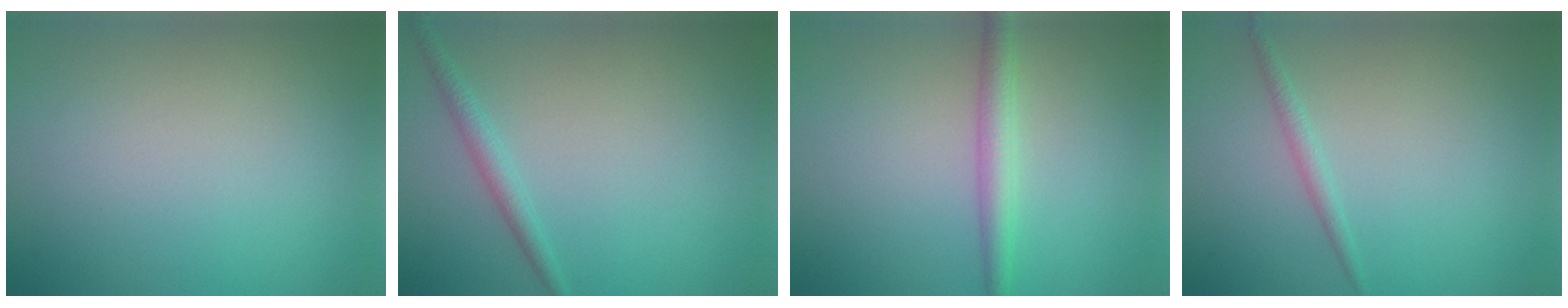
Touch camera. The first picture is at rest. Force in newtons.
{"total": 1.6, "press": 1.6, "slide": 0.1}
{"total": 2.6, "press": 2.6, "slide": 0.1}
{"total": 1.1, "press": 1.1, "slide": 0.0}